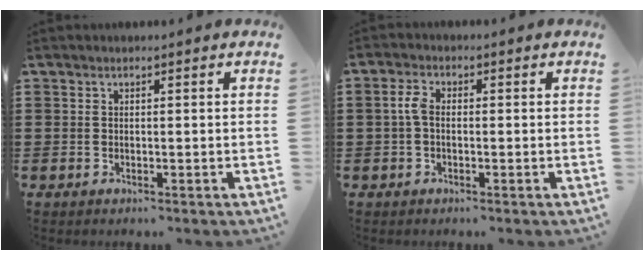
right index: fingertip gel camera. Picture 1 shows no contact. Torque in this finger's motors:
{"motor_torque": [0.30, -0.08, 0.16, 0.08]}